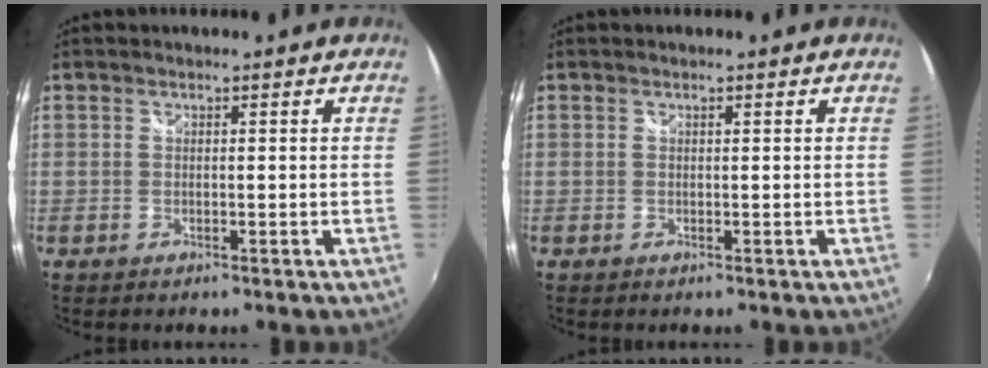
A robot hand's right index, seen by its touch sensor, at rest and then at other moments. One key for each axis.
{"total": 0.0}